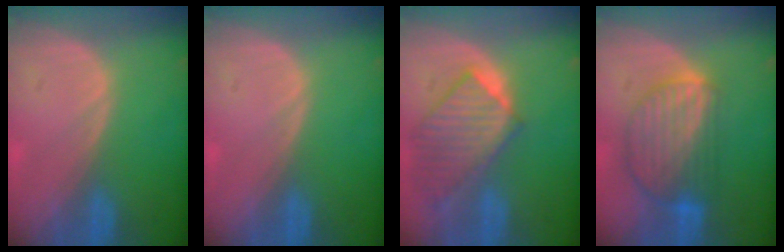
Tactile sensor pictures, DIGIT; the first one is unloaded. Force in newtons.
{"total": 0.0}
{"total": 9.6, "press": 8.4, "slide": 4.6}
{"total": 9.0, "press": 7.8, "slide": 4.6}